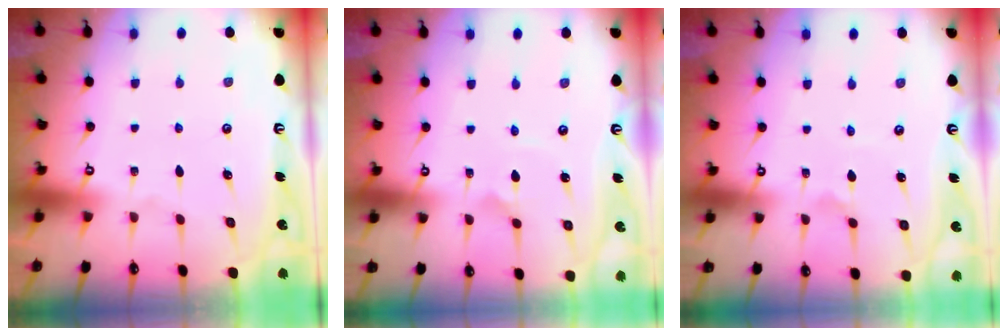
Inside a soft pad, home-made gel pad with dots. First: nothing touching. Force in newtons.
{"total": 2.5, "press": 2.5, "slide": 0.2}
{"total": 1.0, "press": 0.9, "slide": 0.4}